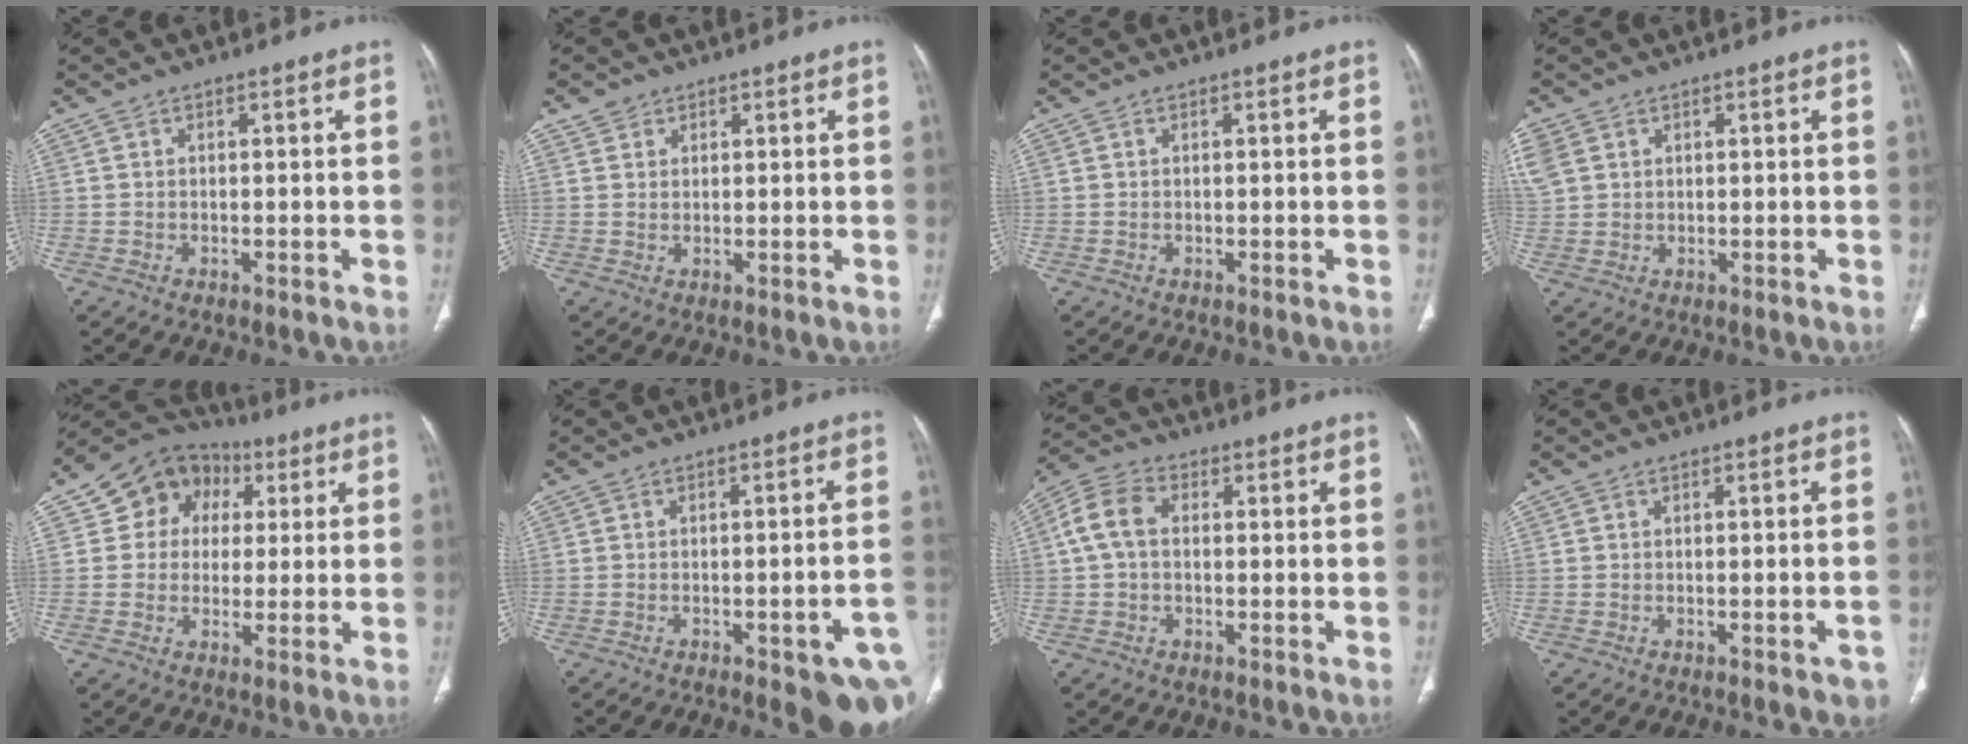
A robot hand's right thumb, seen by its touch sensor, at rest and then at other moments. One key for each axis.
{"total": 1.9, "fx": 1.2, "fy": 1.5, "fz": 0.2, "tx": 0.011, "ty": -0.005, "tz": 0.016}
{"total": 0.0}
{"total": 6.9, "fx": 2.8, "fy": 5.5, "fz": 3.1, "tx": -0.097, "ty": 0.015, "tz": 0.068}
{"total": 11.3, "fx": 2.7, "fy": 9.9, "fz": 4.6, "tx": -0.034, "ty": 0.014, "tz": 0.035}
{"total": 12.4, "fx": -5.2, "fy": 3.3, "fz": 10.7, "tx": -0.108, "ty": 0.025, "tz": -0.056}
{"total": 6.9, "fx": 0.4, "fy": 4.7, "fz": 5.1, "tx": -0.102, "ty": 0.022, "tz": 0.001}
{"total": 3.5, "fx": -1.9, "fy": 0.9, "fz": 2.9, "tx": -0.027, "ty": 0.011, "tz": -0.018}